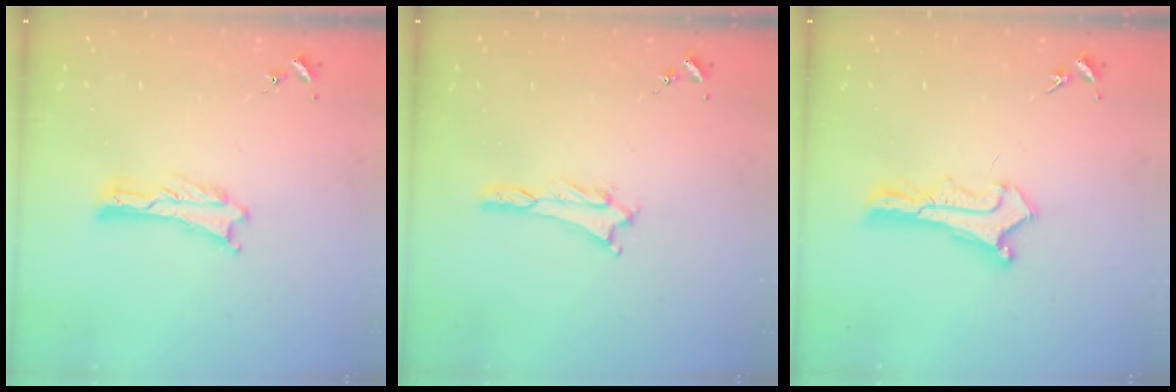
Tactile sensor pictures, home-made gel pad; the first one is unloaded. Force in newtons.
{"total": 0.7, "press": 0.7, "slide": 0.2}
{"total": 1.1, "press": 1.1, "slide": 0.1}